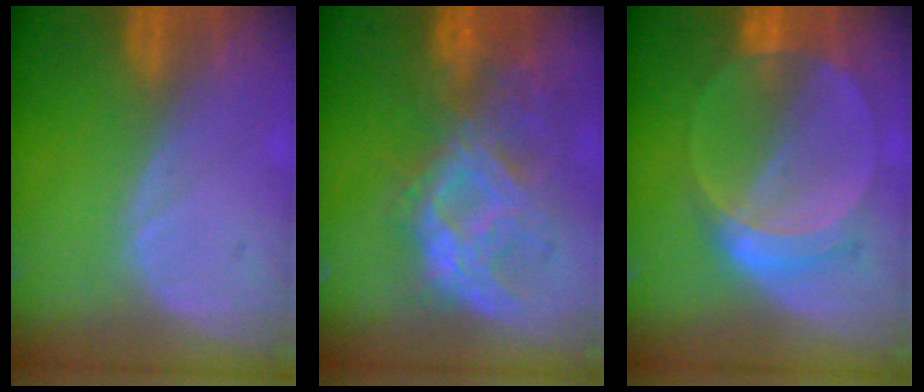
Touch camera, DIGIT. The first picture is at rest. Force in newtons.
{"total": 9.5, "press": 8.9, "slide": 3.5}
{"total": 6.3, "press": 5.6, "slide": 2.7}